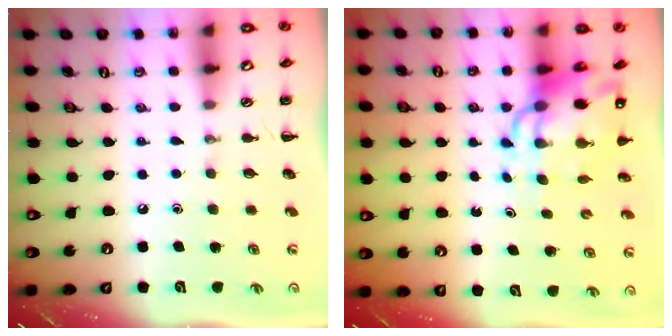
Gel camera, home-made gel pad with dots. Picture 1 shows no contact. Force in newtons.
{"total": 11.1, "press": 10.6, "slide": 3.2}